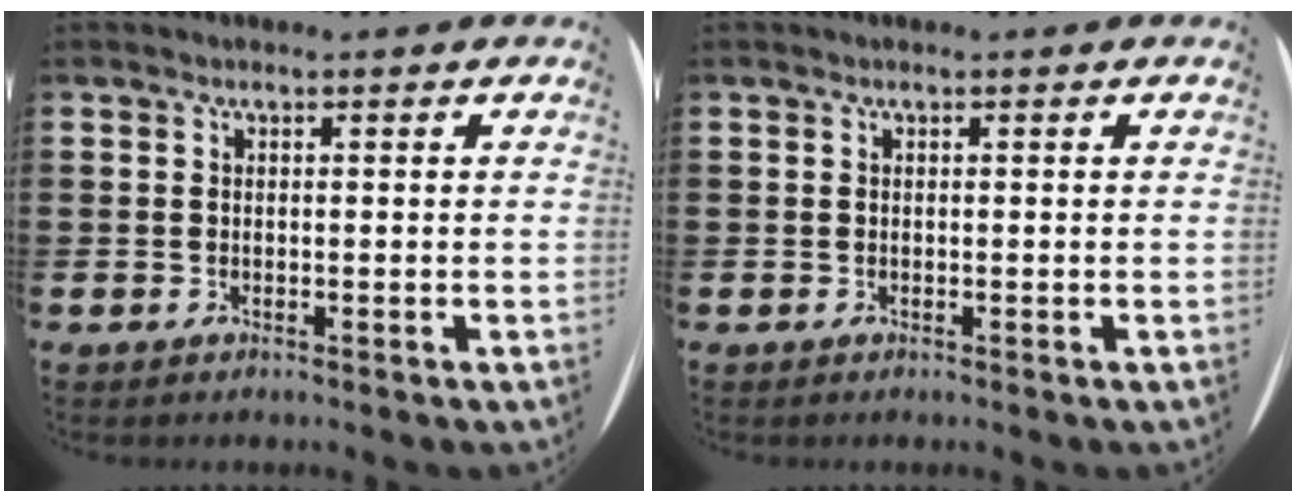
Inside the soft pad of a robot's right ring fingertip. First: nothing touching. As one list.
[{"total": 0.0}]